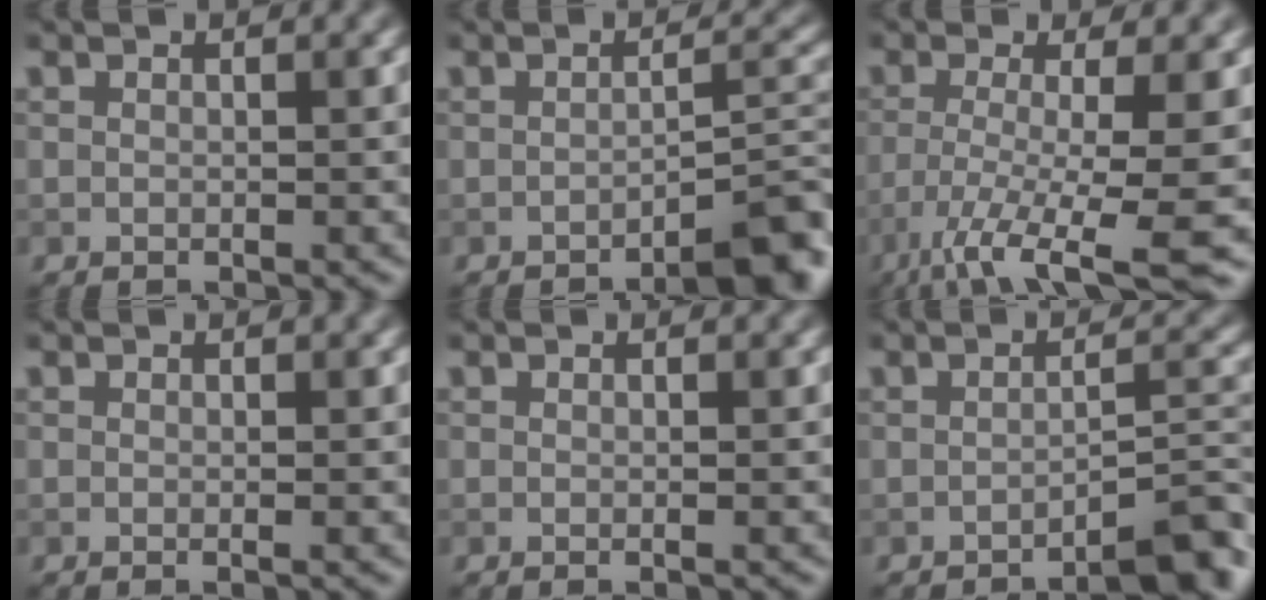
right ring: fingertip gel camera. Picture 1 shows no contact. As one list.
[{"total": 5.0, "force": [-3.3, 1.0, 3.7], "torque": [-0.036, 0.017, -0.050]}, {"total": 9.2, "force": [-4.9, 1.9, 7.6], "torque": [-0.122, -0.016, -0.090]}, {"total": 1.1, "force": [0.0, 0.4, 1.0], "torque": [-0.010, -0.004, -0.006]}, {"total": 0.7, "force": [0.0, 0.3, 0.6], "torque": [-0.008, -0.006, -0.004]}, {"total": 4.4, "force": [-3.2, 0.7, 3.0], "torque": [-0.032, 0.015, -0.050]}]